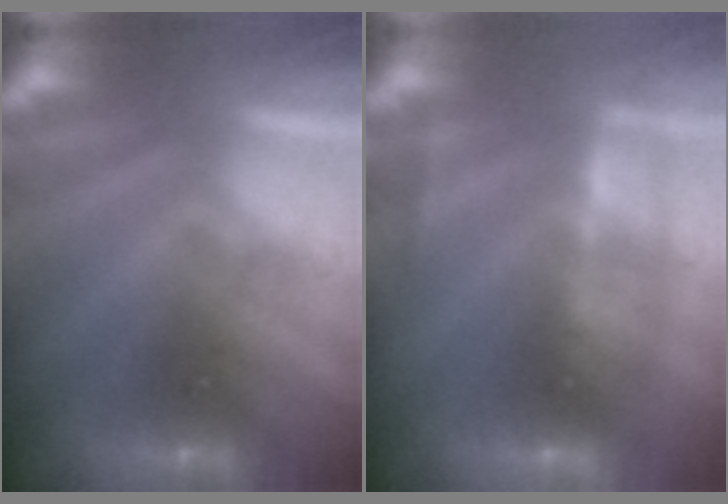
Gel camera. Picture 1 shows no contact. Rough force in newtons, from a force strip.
{"total": 2.2}